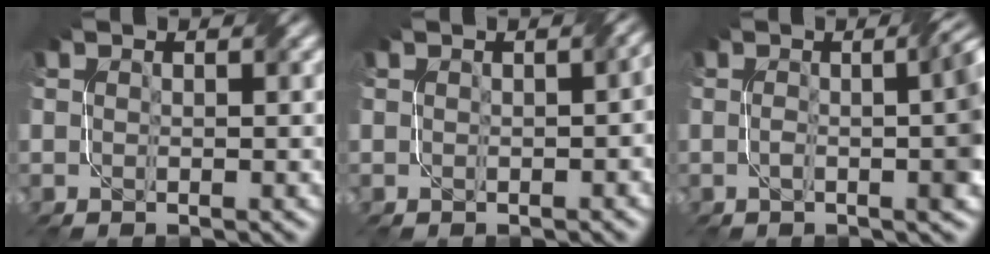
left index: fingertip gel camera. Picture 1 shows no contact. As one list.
[{"total": 1.6, "force": [0.0, 0.5, 1.5], "torque": [-0.019, 0.005, 0.000]}, {"total": 6.6, "force": [-0.1, 2.2, 6.2], "torque": [-0.056, 0.011, -0.005]}]